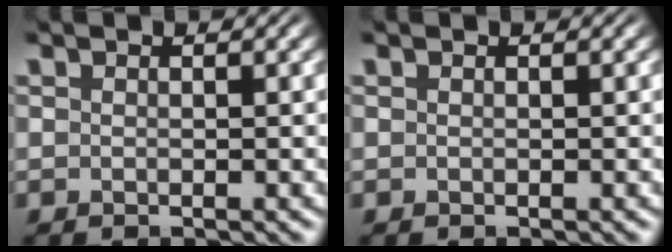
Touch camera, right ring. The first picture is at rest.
{"total": 0.0}